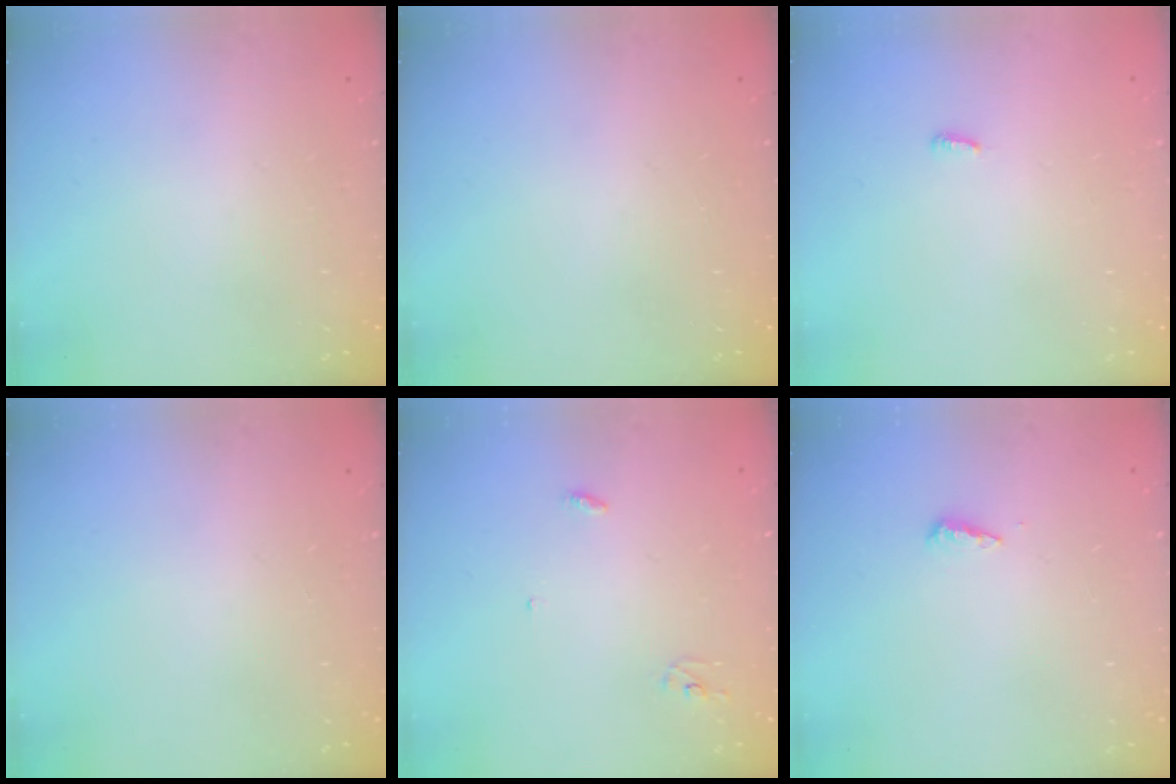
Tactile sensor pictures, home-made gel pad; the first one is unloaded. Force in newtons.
{"total": 0.0}
{"total": 2.6, "press": 2.6, "slide": 0.2}
{"total": 0.0}
{"total": 2.8, "press": 2.8, "slide": 0.2}
{"total": 3.6, "press": 3.6, "slide": 0.4}